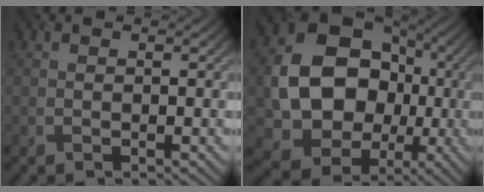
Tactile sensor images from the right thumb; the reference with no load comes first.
{"total": 15.4, "force": [-0.5, 12.7, 8.7], "torque": [-0.174, -0.031, -0.003]}